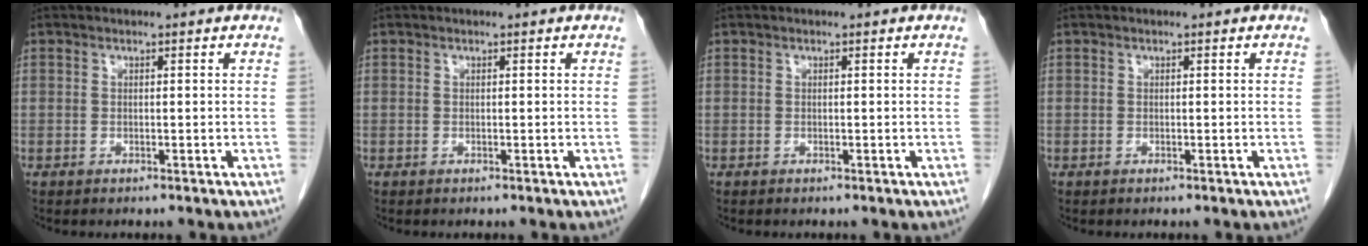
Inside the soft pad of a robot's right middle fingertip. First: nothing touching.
{"total": 0.0}
{"total": 0.0}
{"total": 0.0}